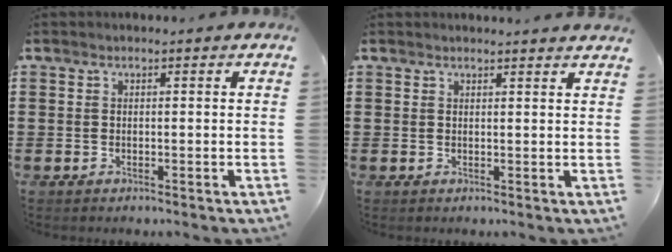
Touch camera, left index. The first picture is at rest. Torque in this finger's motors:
{"motor_torque": [0.20, 0.29, 0.00, 0.02]}